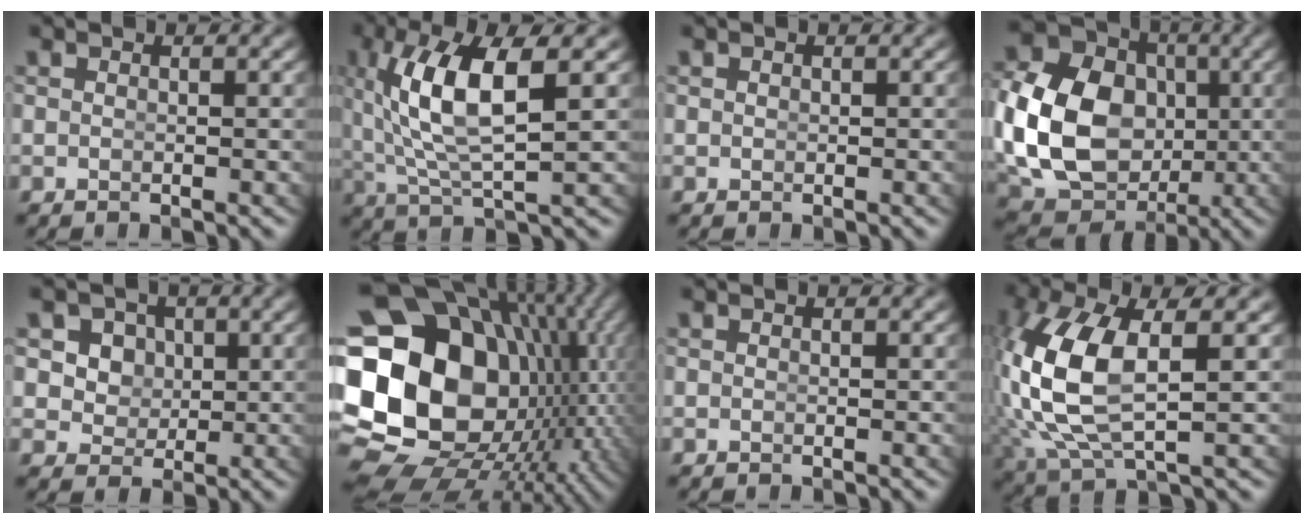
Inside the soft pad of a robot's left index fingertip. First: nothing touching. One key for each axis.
{"total": 6.8, "fx": 1.2, "fy": 2.1, "fz": 6.4, "tx": -0.135, "ty": -0.005, "tz": 0.035}
{"total": 0.0}
{"total": 14.7, "fx": 0.2, "fy": 11.8, "fz": 8.7, "tx": -0.180, "ty": -0.043, "tz": 0.020}
{"total": 8.7, "fx": 2.0, "fy": 7.9, "fz": 3.3, "tx": -0.088, "ty": -0.016, "tz": 0.028}
{"total": 27.8, "fx": -2.7, "fy": 20.5, "fz": 18.6, "tx": -0.344, "ty": -0.087, "tz": -0.017}
{"total": 0.0}
{"total": 8.7, "fx": 0.8, "fy": 4.5, "fz": 7.4, "tx": -0.199, "ty": -0.030, "tz": 0.040}